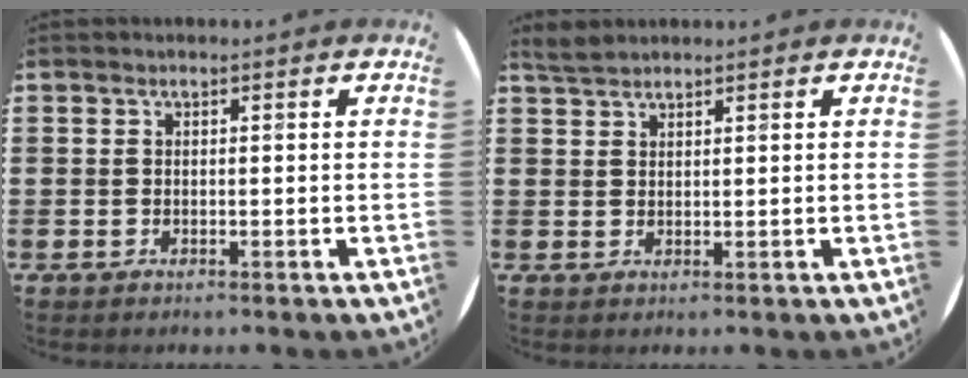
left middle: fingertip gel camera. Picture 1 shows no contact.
{"total": 2.0, "force": [1.9, 0.4, 0.4], "torque": [-0.012, 0.004, 0.038]}